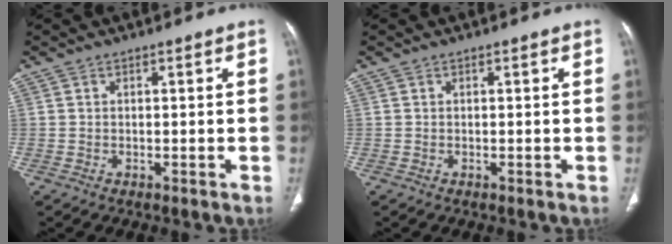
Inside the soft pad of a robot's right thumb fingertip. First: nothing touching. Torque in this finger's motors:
{"motor_torque": [-0.05, -0.13, 0.27, -0.08, 0.05]}